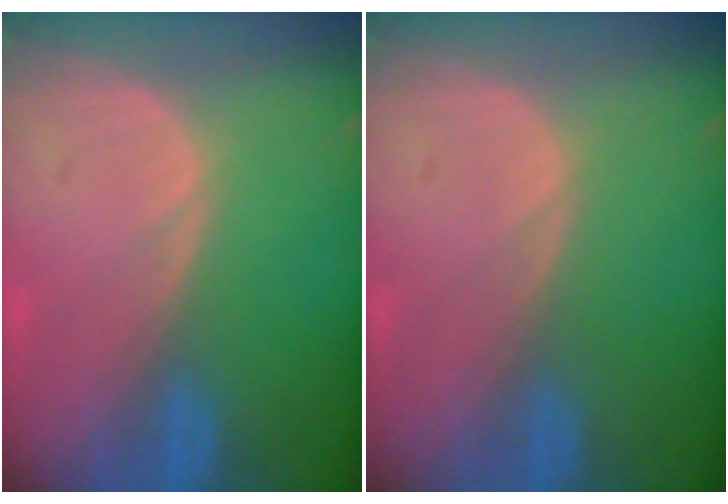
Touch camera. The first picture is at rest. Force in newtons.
{"total": 0.0}